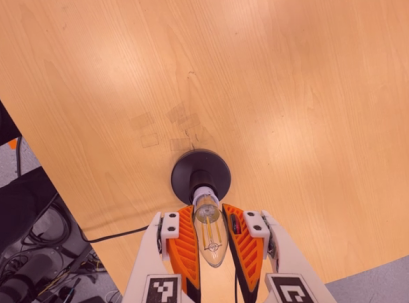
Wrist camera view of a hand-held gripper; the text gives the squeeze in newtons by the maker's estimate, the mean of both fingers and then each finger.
{"total": 19.2, "left": 19.8, "right": 18.6}